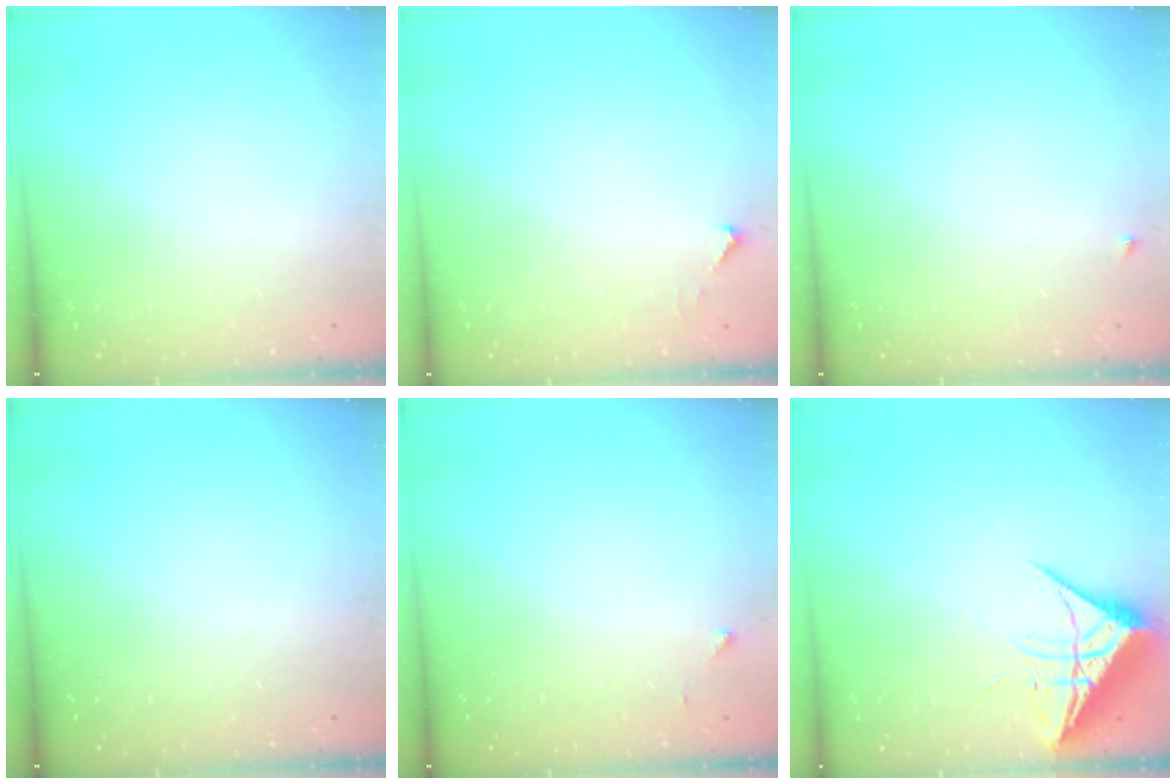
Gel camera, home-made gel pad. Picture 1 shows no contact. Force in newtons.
{"total": 3.4, "press": 3.4, "slide": 0.4}
{"total": 2.5, "press": 2.4, "slide": 0.4}
{"total": 0.0}
{"total": 2.0, "press": 2.0, "slide": 0.2}
{"total": 9.4, "press": 9.3, "slide": 1.0}